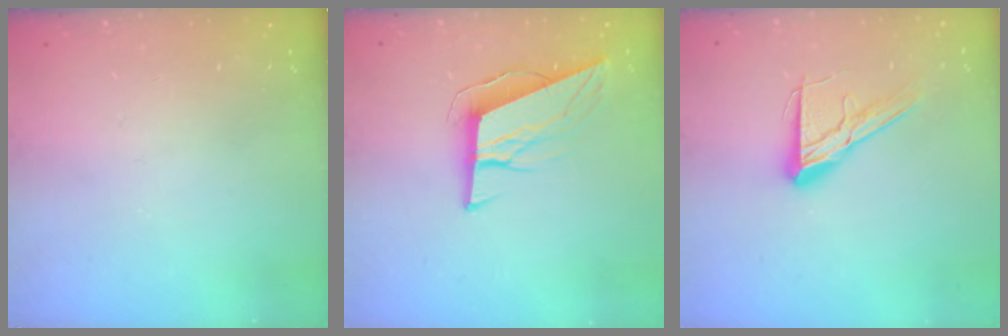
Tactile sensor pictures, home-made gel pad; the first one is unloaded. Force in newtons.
{"total": 10.3, "press": 9.8, "slide": 3.0}
{"total": 12.3, "press": 12.3, "slide": 1.0}